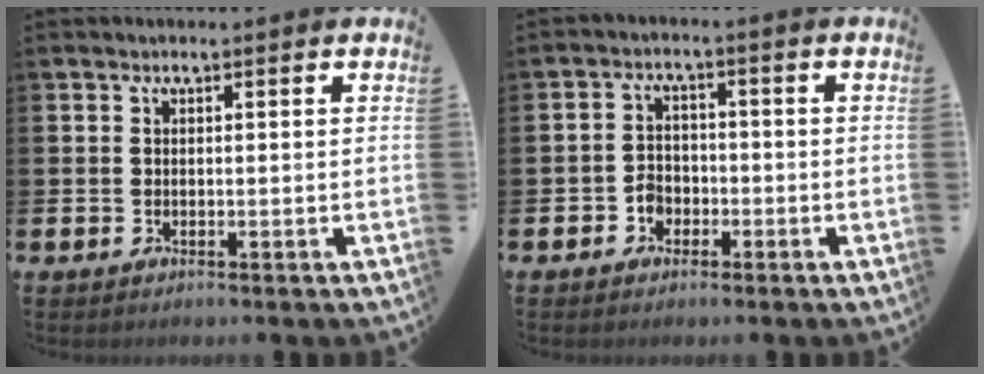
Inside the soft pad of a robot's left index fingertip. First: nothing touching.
{"total": 2.7, "force": [-1.6, 2.1, 0.7], "torque": [-0.015, 0.004, -0.036]}